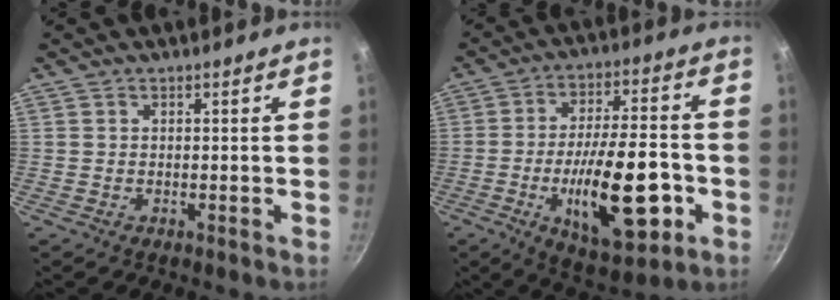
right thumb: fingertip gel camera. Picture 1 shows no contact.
{"total": 20.8, "force": [-5.9, 8.2, 18.2], "torque": [-0.271, 0.022, -0.083]}